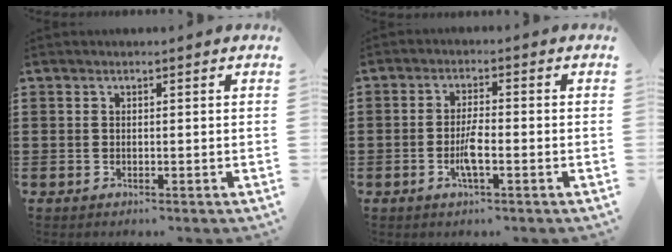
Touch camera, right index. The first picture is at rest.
{"total": 3.7, "force": [-1.2, 0.7, 3.4], "torque": [-0.072, -0.005, -0.026]}